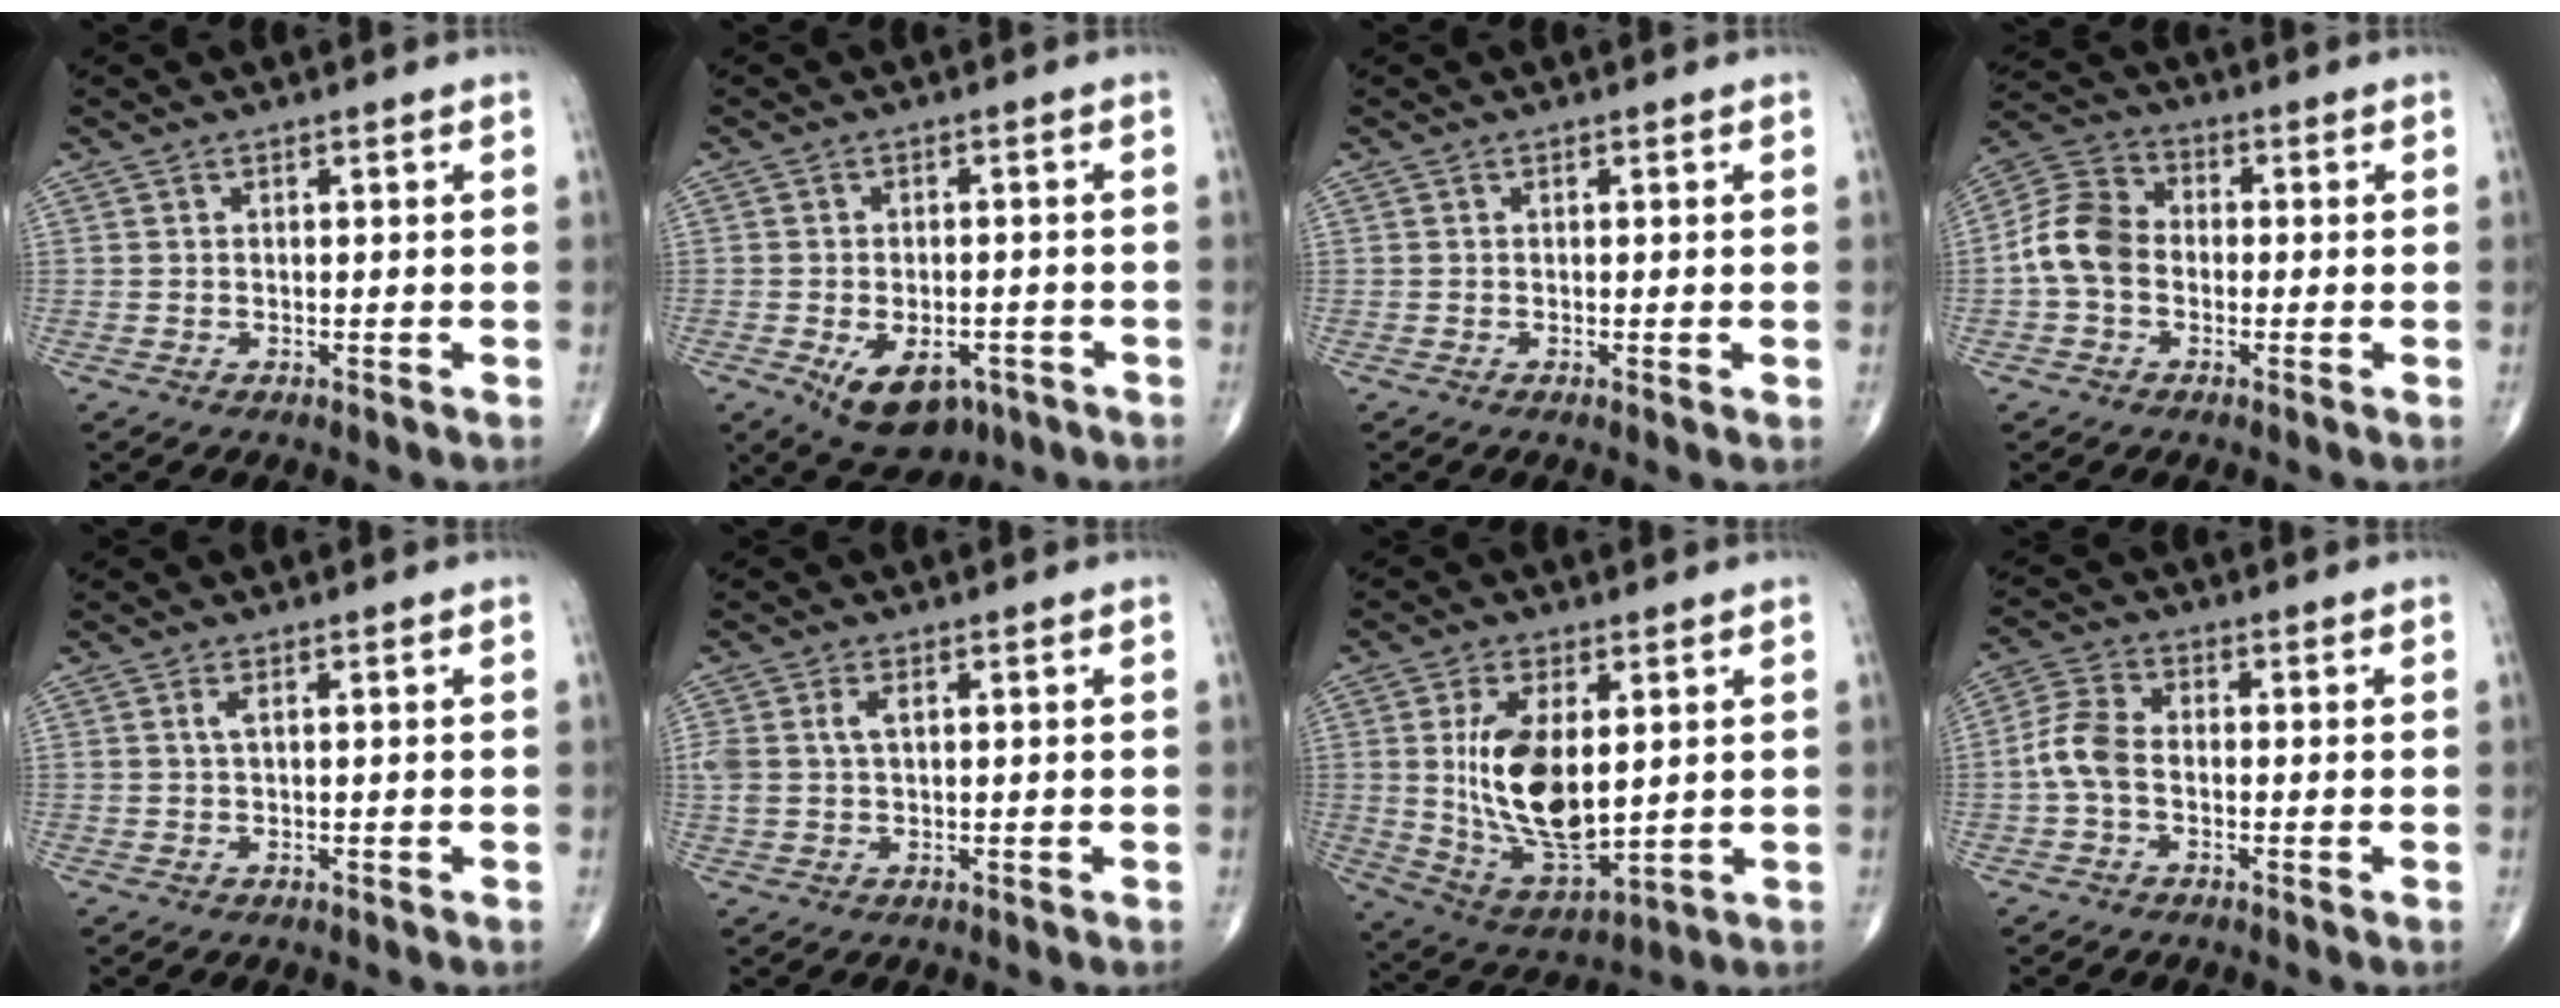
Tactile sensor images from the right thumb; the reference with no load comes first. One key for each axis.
{"total": 9.7, "fx": -4.4, "fy": 5.7, "fz": 6.5, "tx": -0.087, "ty": 0.009, "tz": -0.055}
{"total": 0.8, "fx": -0.1, "fy": 0.0, "fz": 0.8, "tx": -0.018, "ty": -0.004, "tz": -0.002}
{"total": 9.1, "fx": -1.2, "fy": 6.9, "fz": 5.8, "tx": -0.106, "ty": 0.029, "tz": -0.039}
{"total": 1.0, "fx": 0.4, "fy": 0.1, "fz": 0.9, "tx": -0.024, "ty": 0.003, "tz": 0.008}
{"total": 3.5, "fx": 1.0, "fy": 1.9, "fz": 2.8, "tx": -0.072, "ty": 0.009, "tz": 0.022}
{"total": 15.8, "fx": 2.0, "fy": 8.0, "fz": 13.5, "tx": -0.232, "ty": -0.022, "tz": 0.054}
{"total": 6.1, "fx": -1.0, "fy": 3.7, "fz": 4.7, "tx": -0.103, "ty": 0.018, "tz": -0.031}